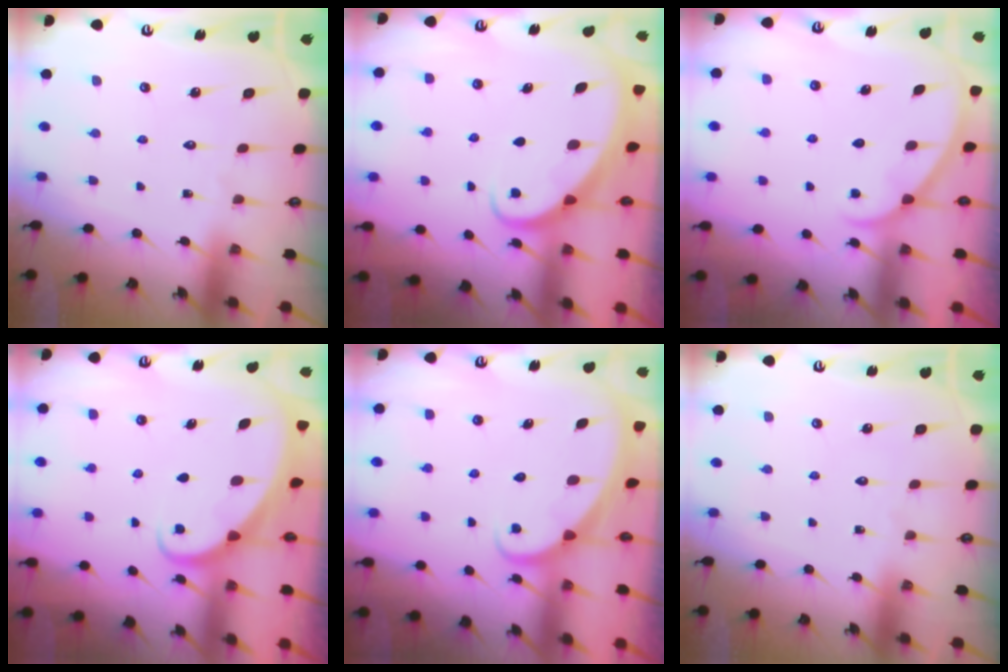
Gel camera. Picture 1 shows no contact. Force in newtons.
{"total": 2.3, "press": 2.3, "slide": 0.2}
{"total": 2.9, "press": 2.8, "slide": 0.3}
{"total": 2.0, "press": 2.0, "slide": 0.3}
{"total": 1.7, "press": 1.7, "slide": 0.0}
{"total": 0.0}